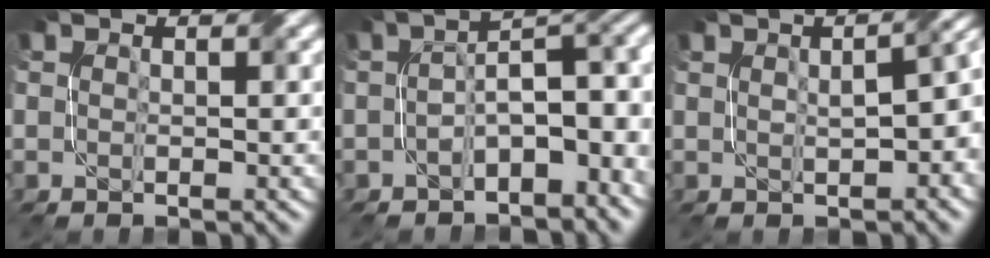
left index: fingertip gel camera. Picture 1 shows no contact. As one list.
[{"total": 7.3, "force": [-1.4, 3.7, 6.2], "torque": [-0.076, 0.015, -0.020]}, {"total": 6.6, "force": [0.4, 3.2, 5.7], "torque": [-0.061, 0.010, 0.021]}]